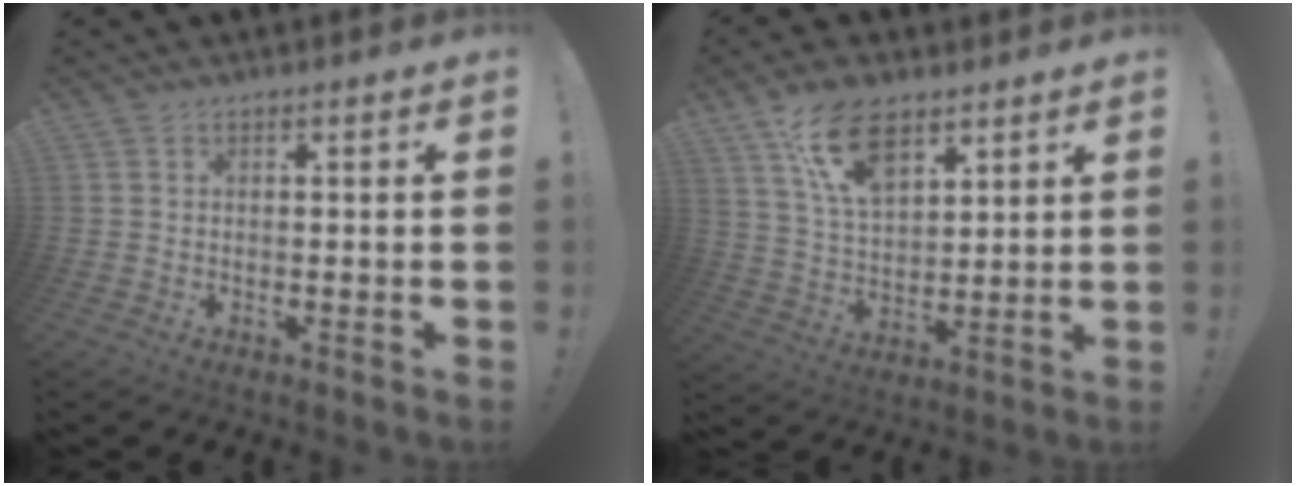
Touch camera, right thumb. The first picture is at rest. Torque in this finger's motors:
{"motor_torque": [0.25, 0.47, 0.84, 0.74, 0.06]}